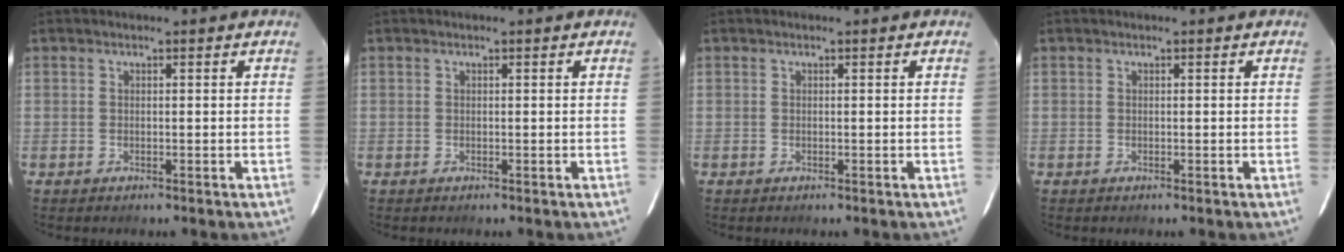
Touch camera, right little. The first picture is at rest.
{"total": 0.0}
{"total": 0.0}
{"total": 0.0}